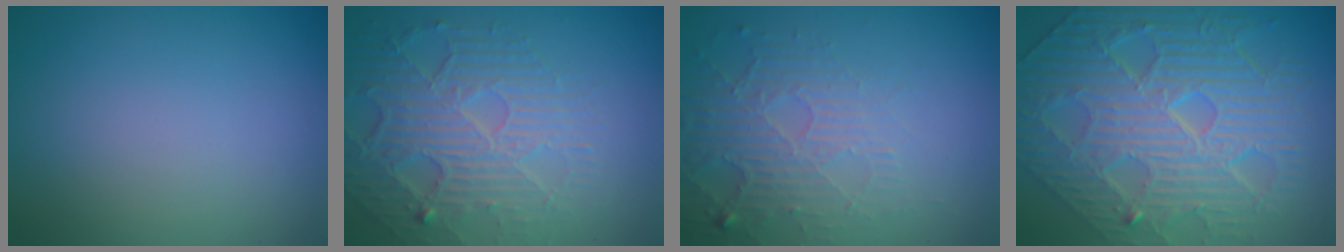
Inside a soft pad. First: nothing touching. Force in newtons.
{"total": 6.2, "press": 4.7, "slide": 4.0}
{"total": 5.3, "press": 3.3, "slide": 4.1}
{"total": 10.4, "press": 7.7, "slide": 6.9}